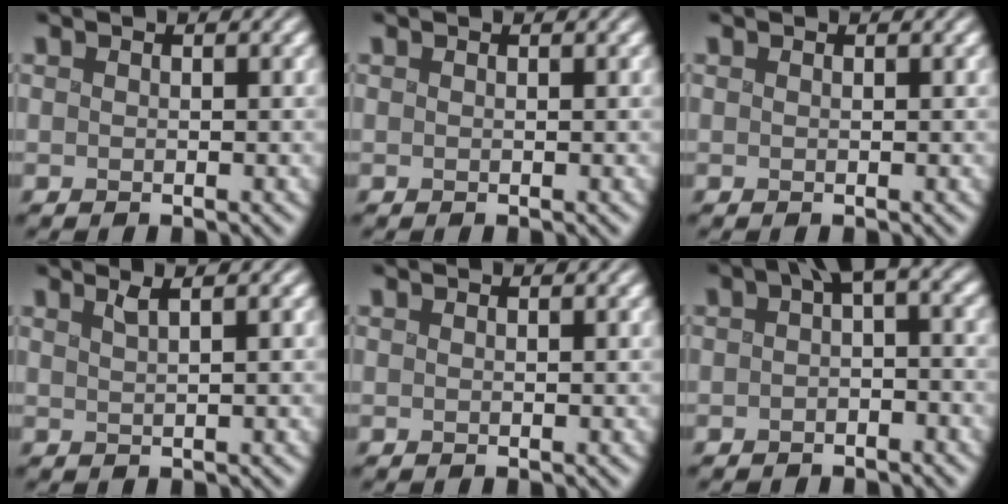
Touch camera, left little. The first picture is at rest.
{"total": 0.0}
{"total": 0.0}
{"total": 1.0, "force": [0.3, 0.3, 0.9], "torque": [-0.006, 0.005, 0.003]}
{"total": 0.0}
{"total": 4.3, "force": [0.3, 2.4, 3.6], "torque": [-0.042, 0.015, -0.006]}